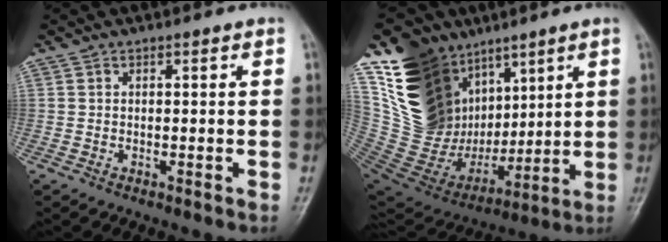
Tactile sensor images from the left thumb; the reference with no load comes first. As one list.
[{"total": 26.6, "force": [11.2, 18.6, 15.3], "torque": [-0.255, -0.030, 0.229]}]